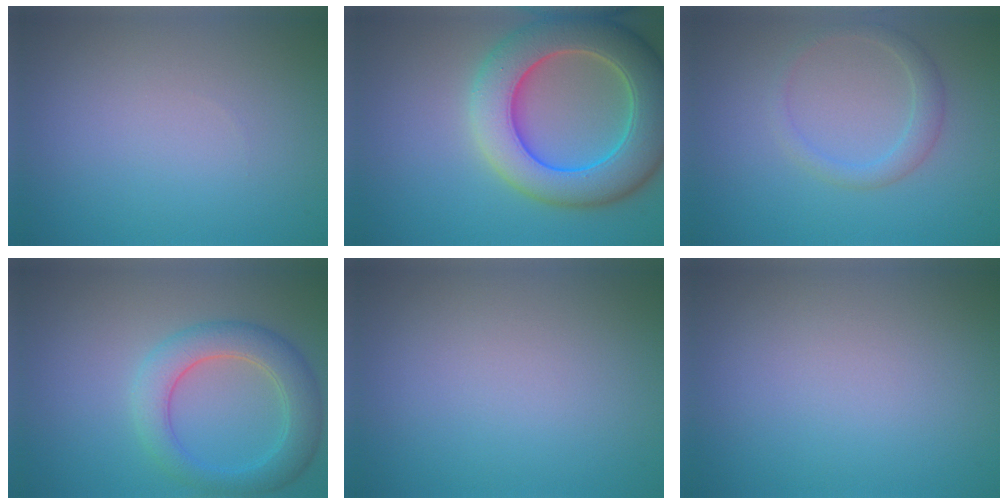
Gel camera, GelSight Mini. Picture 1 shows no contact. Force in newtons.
{"total": 9.9, "press": 9.8, "slide": 0.4}
{"total": 2.0, "press": 2.0, "slide": 0.1}
{"total": 4.4, "press": 4.4, "slide": 0.2}
{"total": 0.0}
{"total": 0.0}